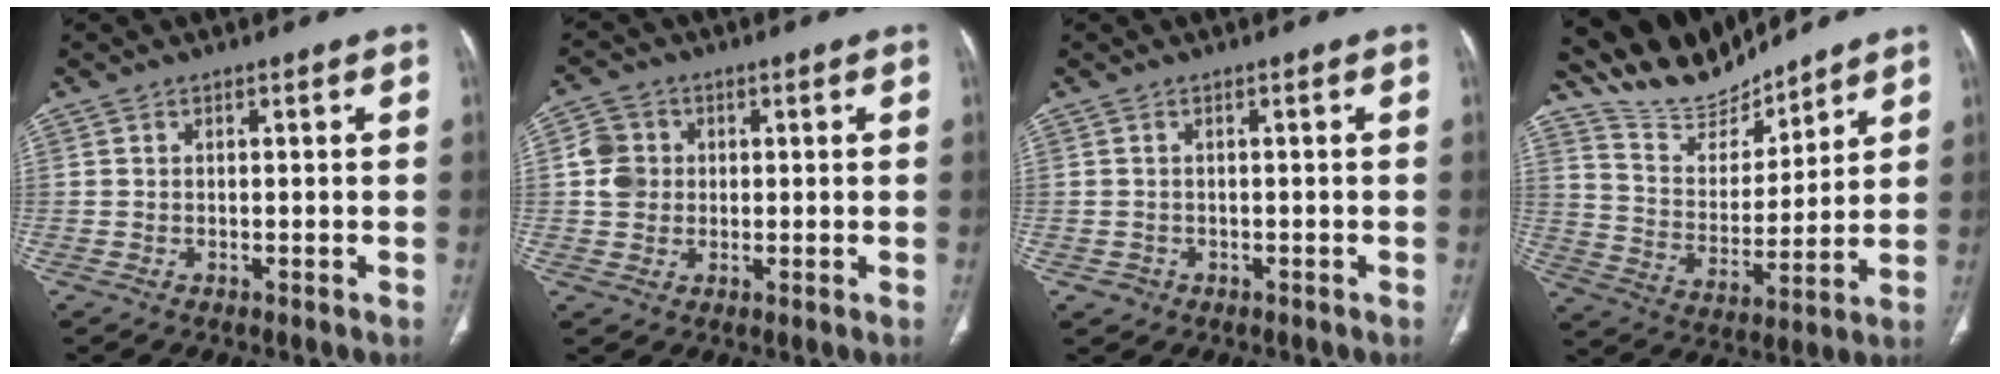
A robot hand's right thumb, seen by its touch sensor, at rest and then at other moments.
{"total": 5.5, "force": [0.5, 5.0, 2.3], "torque": [-0.029, 0.006, 0.005]}
{"total": 1.3, "force": [-0.5, 1.2, 0.1], "torque": [0.001, 0.008, -0.004]}
{"total": 13.0, "force": [12.3, 3.4, 2.5], "torque": [-0.023, -0.074, 0.242]}